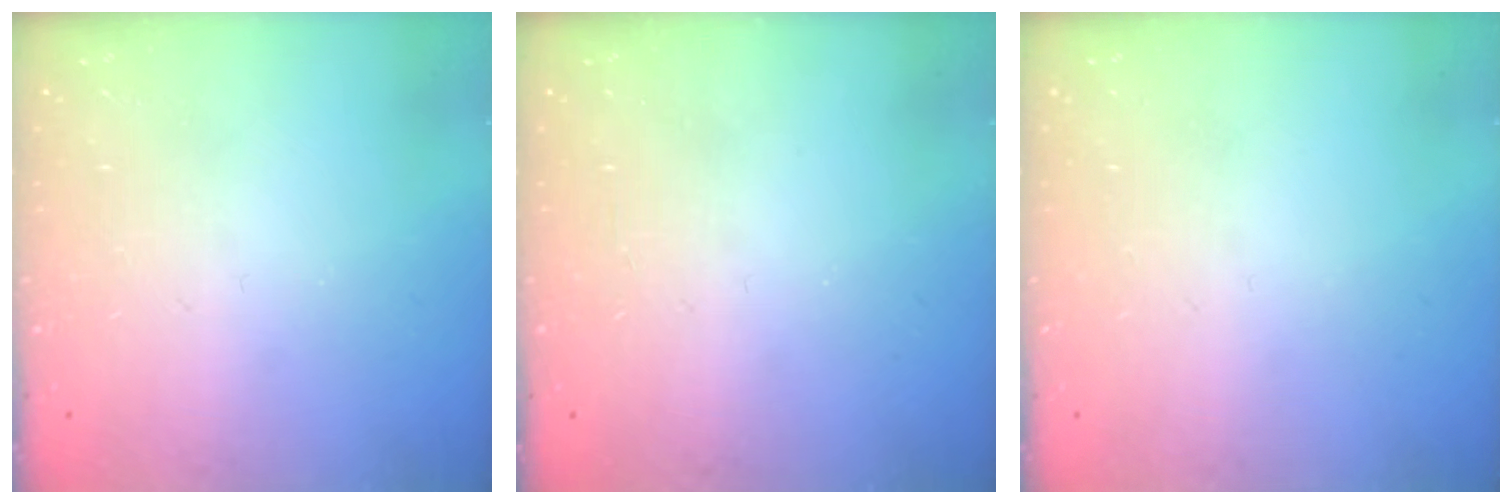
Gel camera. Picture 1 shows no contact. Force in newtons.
{"total": 0.0}
{"total": 0.0}